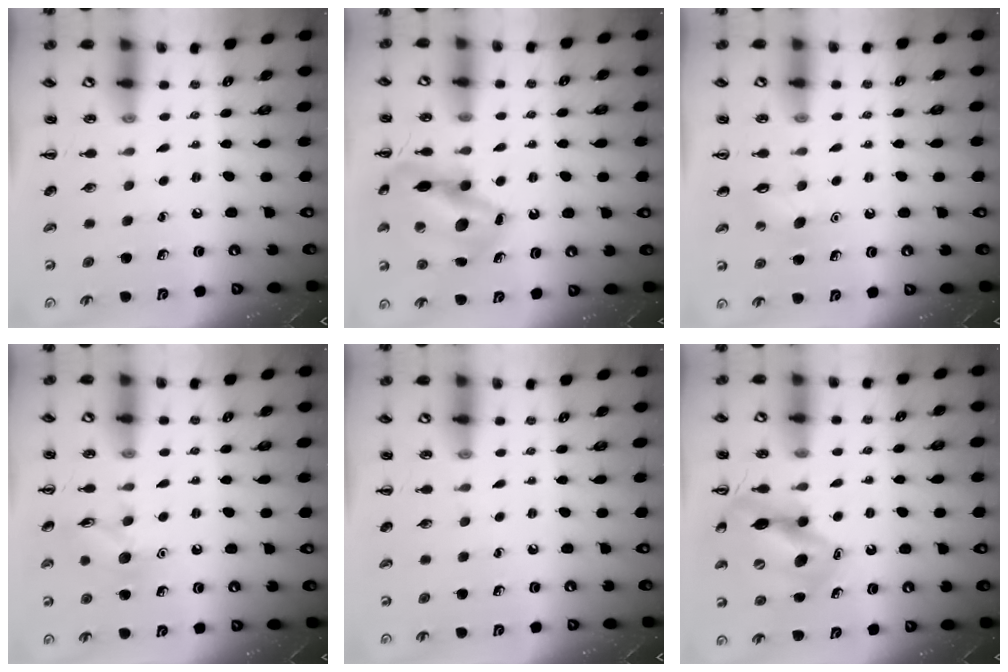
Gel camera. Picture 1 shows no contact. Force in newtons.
{"total": 15.0, "press": 14.9, "slide": 1.3}
{"total": 4.4, "press": 4.2, "slide": 1.2}
{"total": 8.6, "press": 8.6, "slide": 0.9}
{"total": 0.0}
{"total": 13.4, "press": 12.9, "slide": 3.8}